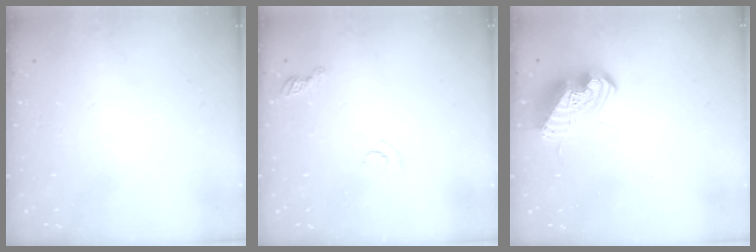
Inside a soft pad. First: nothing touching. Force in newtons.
{"total": 5.5, "press": 5.5, "slide": 0.6}
{"total": 10.7, "press": 10.6, "slide": 1.5}